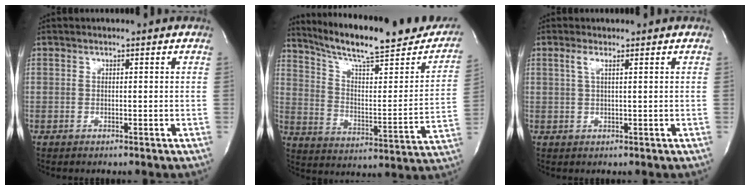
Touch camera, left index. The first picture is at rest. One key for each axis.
{"total": 24.4, "fx": 20.5, "fy": 3.8, "fz": 12.5, "tx": -0.191, "ty": -0.029, "tz": 0.285}
{"total": 1.6, "fx": 0.6, "fy": 0.0, "fz": 1.5, "tx": -0.041, "ty": 0.001, "tz": 0.014}